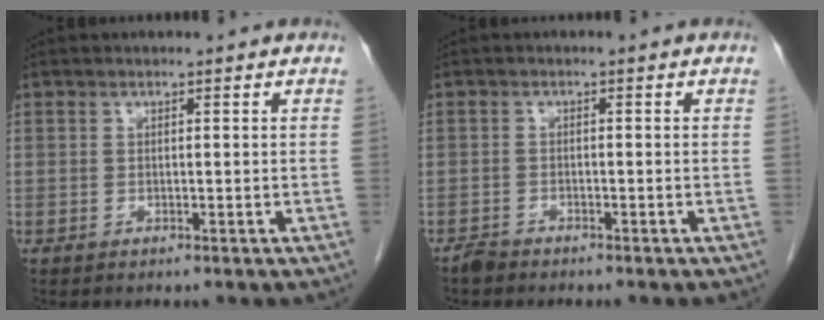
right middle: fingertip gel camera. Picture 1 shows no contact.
{"total": 1.4, "force": [-1.3, 0.4, 0.2], "torque": [-0.008, -0.001, -0.024]}